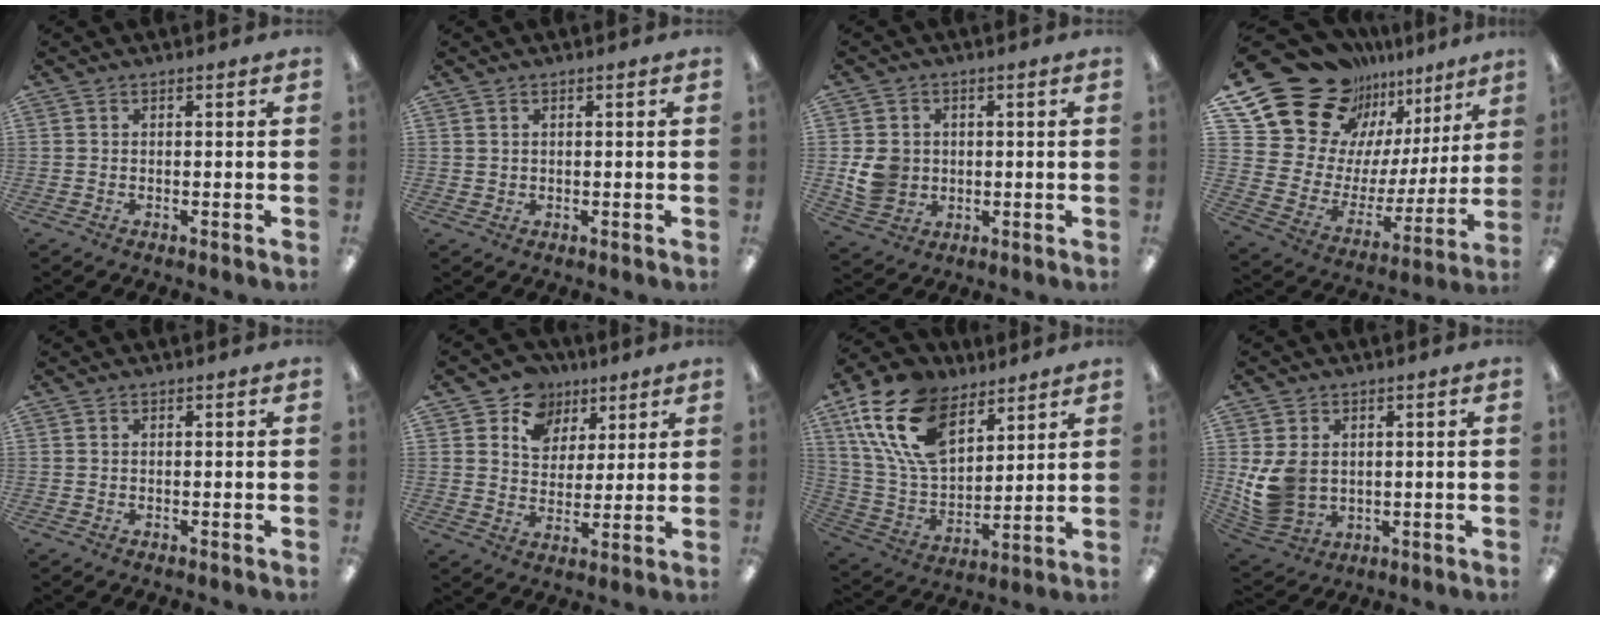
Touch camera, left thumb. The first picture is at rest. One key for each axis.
{"total": 0.9, "fx": 0.5, "fy": 0.8, "fz": 0.0, "tx": -0.001, "ty": 0.002, "tz": 0.010}
{"total": 7.1, "fx": 0.0, "fy": 6.5, "fz": 2.9, "tx": -0.057, "ty": 0.012, "tz": 0.004}
{"total": 22.2, "fx": 16.5, "fy": 12.8, "fz": 7.4, "tx": -0.137, "ty": -0.128, "tz": 0.321}
{"total": 0.0}
{"total": 10.2, "fx": 6.1, "fy": 7.9, "fz": 2.0, "tx": -0.042, "ty": -0.042, "tz": 0.115}
{"total": 20.4, "fx": 11.1, "fy": 12.0, "fz": 12.2, "tx": -0.265, "ty": -0.037, "tz": 0.207}
{"total": 9.9, "fx": 0.7, "fy": 8.0, "fz": 5.8, "tx": -0.147, "ty": 0.004, "tz": 0.016}